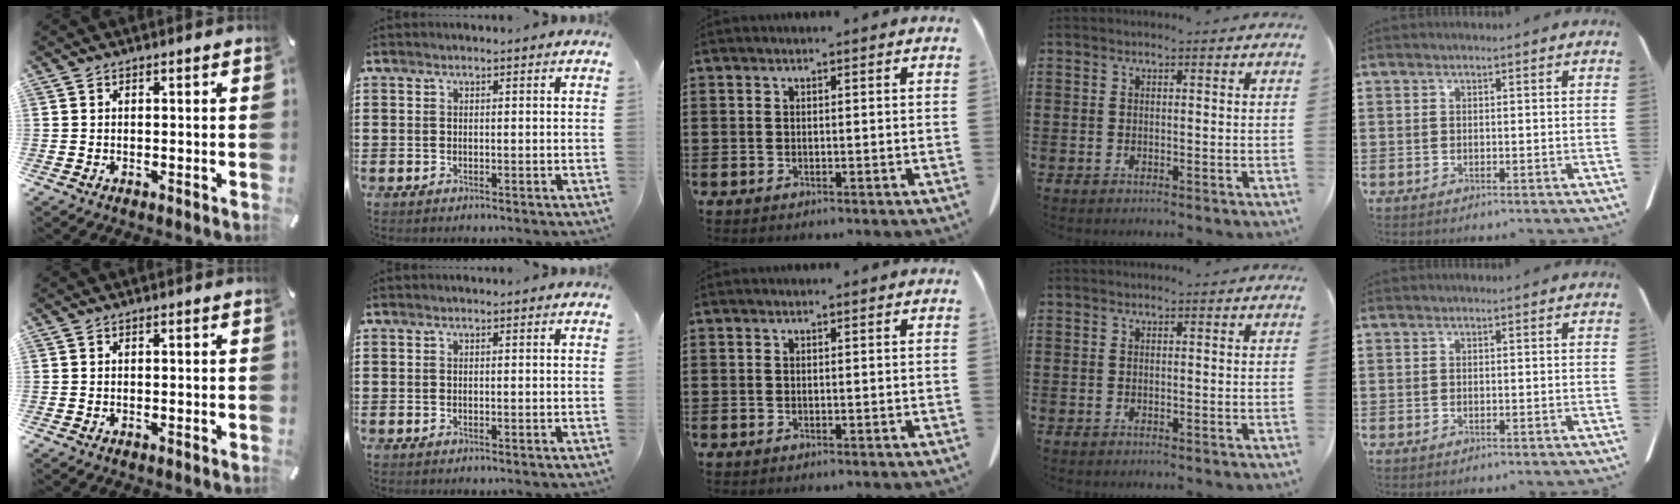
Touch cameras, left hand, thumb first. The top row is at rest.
{}